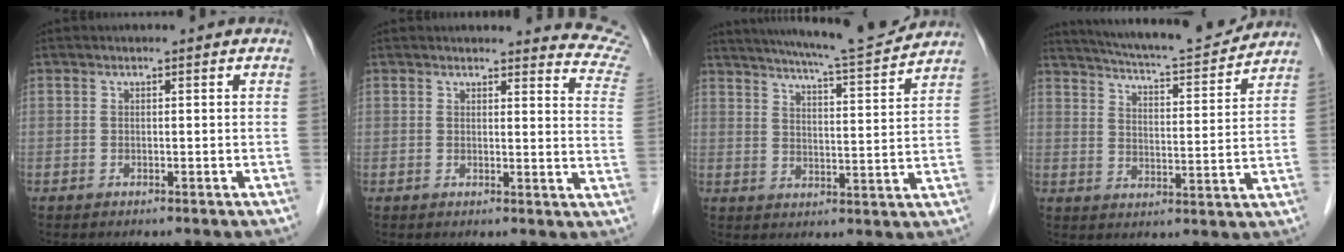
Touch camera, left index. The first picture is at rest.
{"total": 10.7, "force": [10.7, 0.3, 0.5], "torque": [0.026, -0.086, 0.078]}
{"total": 14.6, "force": [13.5, -0.4, 5.6], "torque": [-0.097, -0.014, 0.189]}
{"total": 16.0, "force": [14.9, 1.3, 5.7], "torque": [-0.098, 0.000, 0.215]}